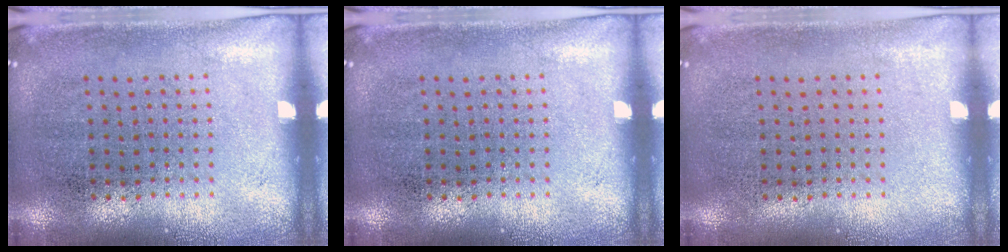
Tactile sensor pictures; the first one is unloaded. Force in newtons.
{"total": 0.0}
{"total": 0.0}